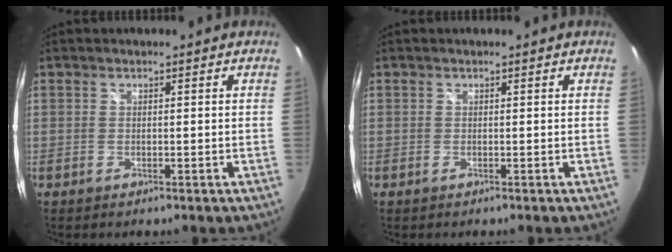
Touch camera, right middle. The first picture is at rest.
{"total": 0.0}